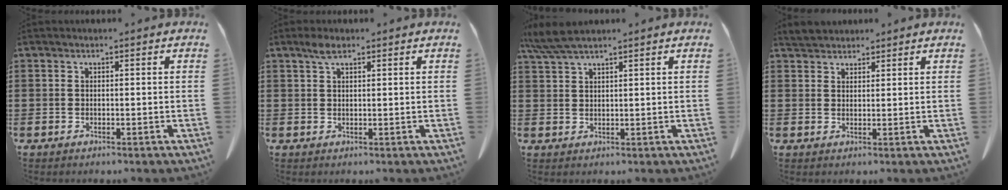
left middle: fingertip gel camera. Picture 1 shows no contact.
{"total": 2.2, "force": [1.4, 0.7, 1.6], "torque": [-0.036, 0.002, 0.026]}
{"total": 4.4, "force": [3.5, 0.3, 2.6], "torque": [-0.060, -0.005, 0.068]}
{"total": 2.5, "force": [2.4, 0.4, 0.1], "torque": [-0.010, -0.001, 0.049]}